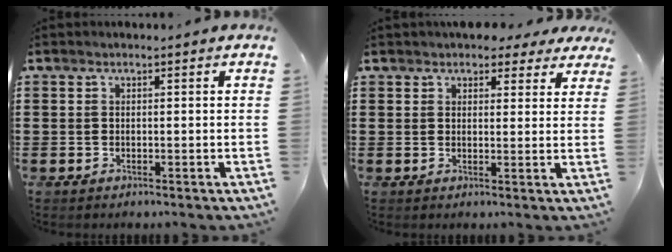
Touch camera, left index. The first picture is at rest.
{"total": 3.4, "force": [2.9, 1.4, 0.9], "torque": [-0.018, 0.000, 0.053]}